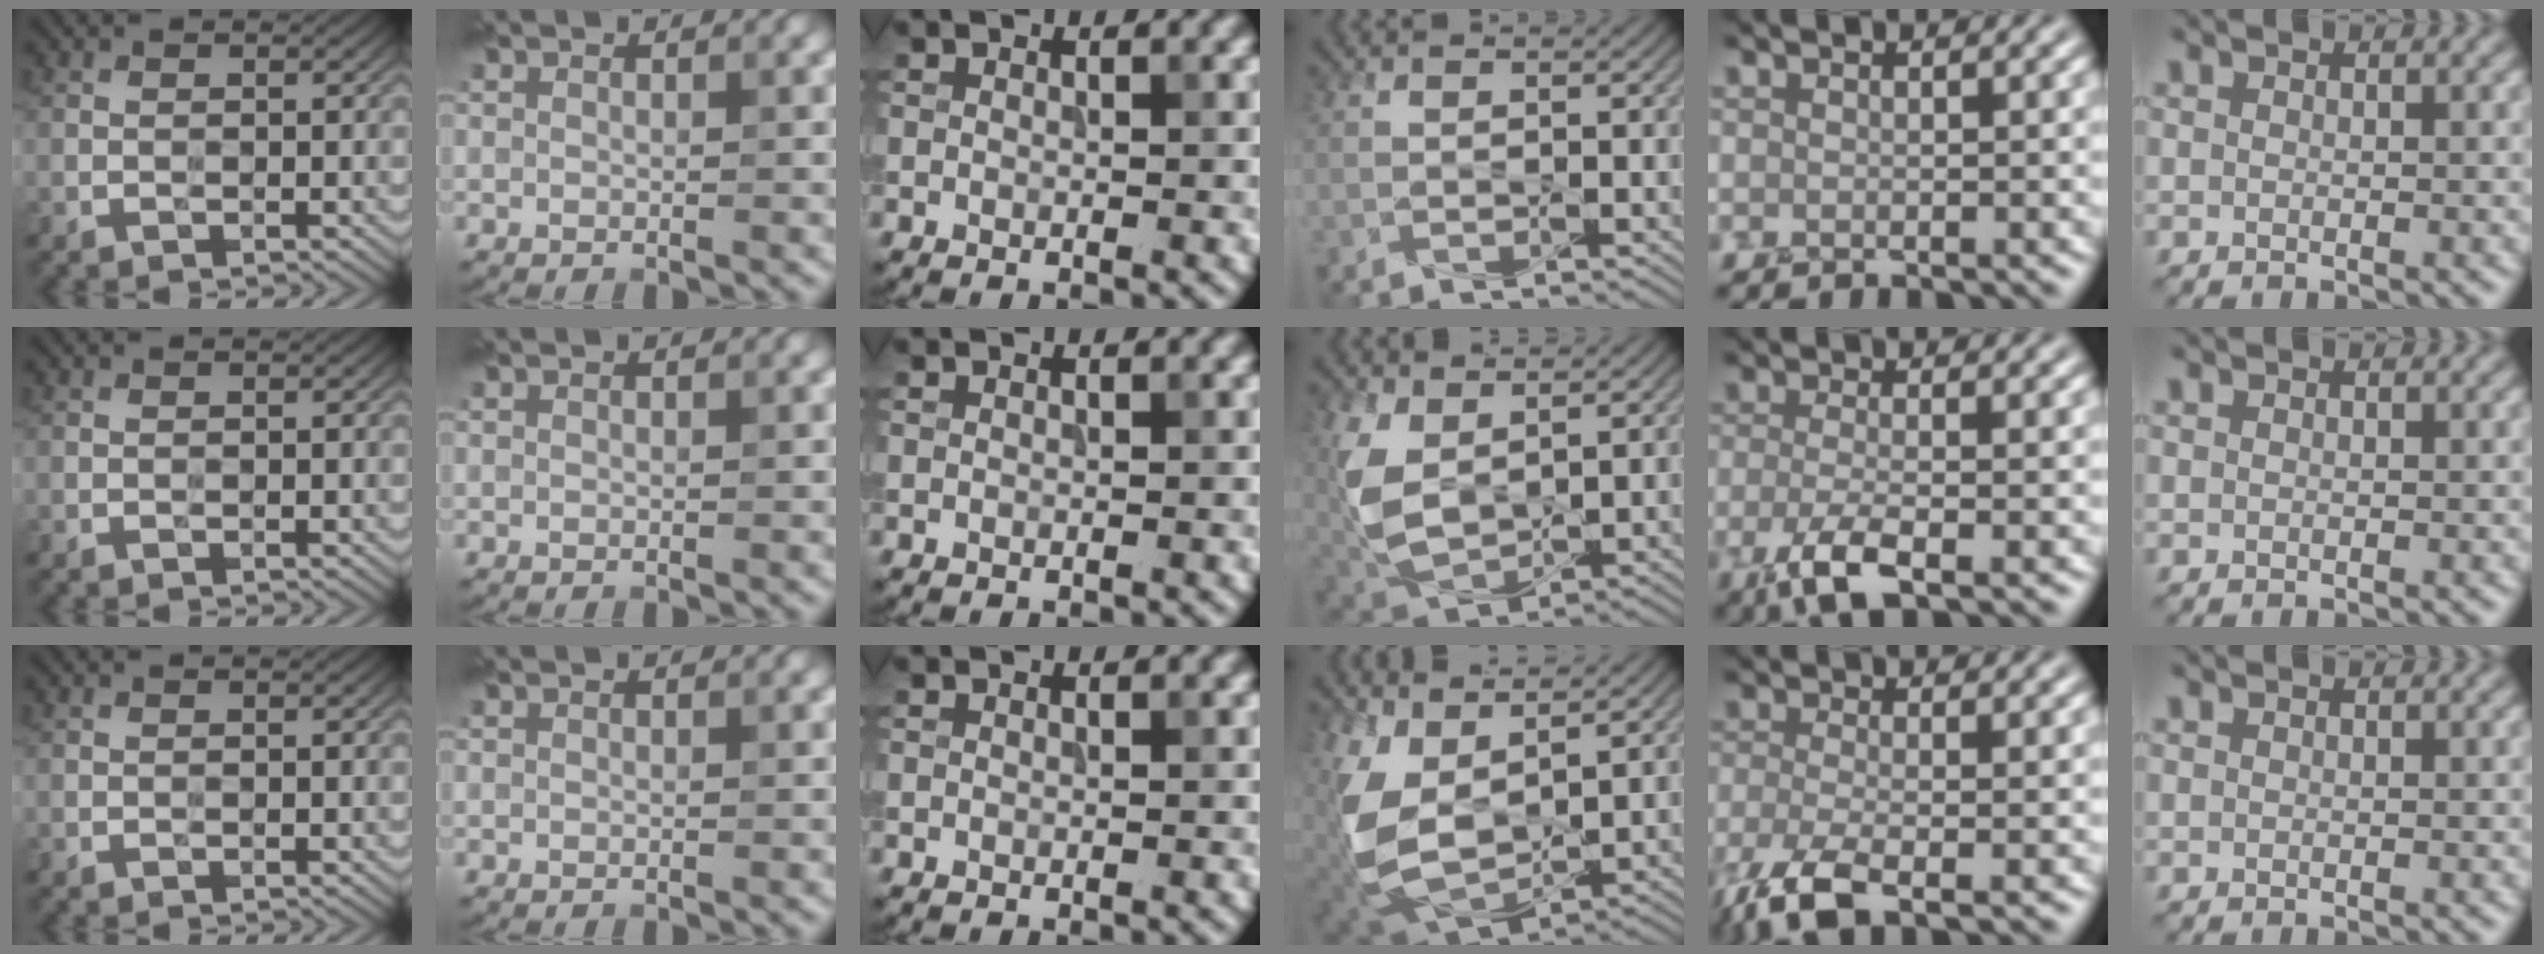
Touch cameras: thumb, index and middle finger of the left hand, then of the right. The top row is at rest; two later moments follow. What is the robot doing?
{"motion": "squeeze", "object": "tweezer"}